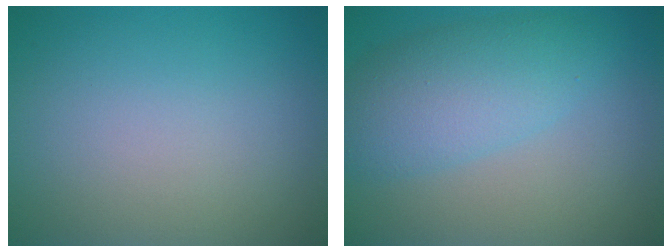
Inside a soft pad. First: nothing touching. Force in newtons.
{"total": 5.4, "press": 5.4, "slide": 0.2}